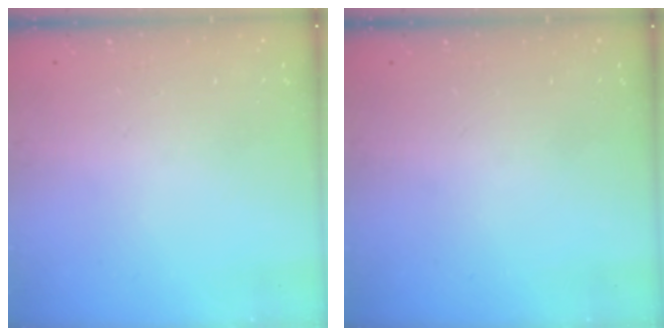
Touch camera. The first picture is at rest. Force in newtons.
{"total": 0.0}